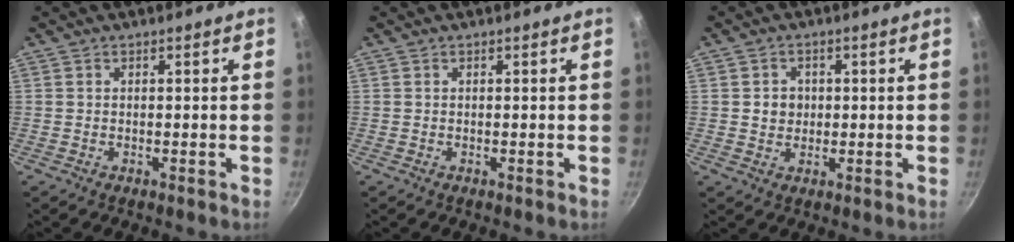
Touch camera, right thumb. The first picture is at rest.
{"total": 0.0}
{"total": 3.3, "force": [0.3, 3.0, 1.4], "torque": [-0.005, 0.002, 0.002]}